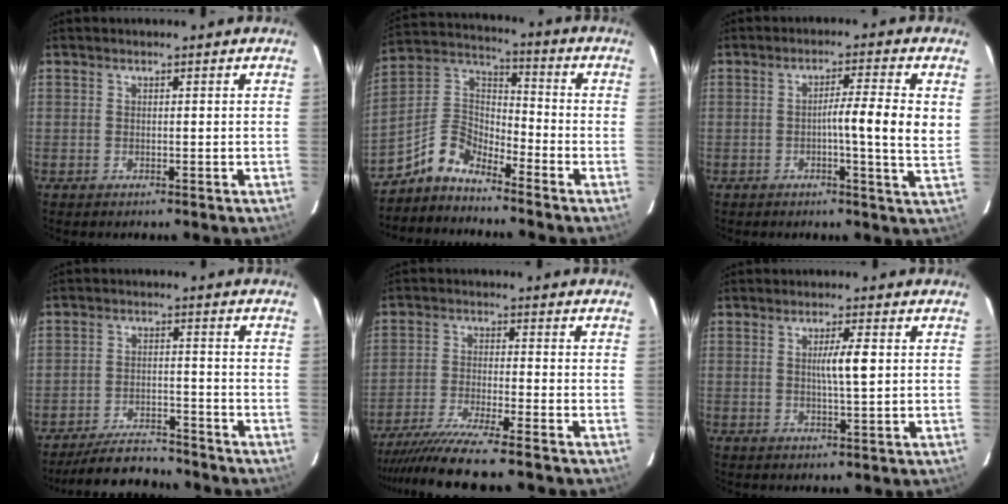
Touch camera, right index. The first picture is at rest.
{"total": 7.5, "force": [-6.6, 2.7, 2.2], "torque": [-0.053, 0.039, -0.132]}
{"total": 7.4, "force": [0.4, -0.3, 7.3], "torque": [-0.105, 0.000, -0.001]}
{"total": 8.3, "force": [-7.9, 2.0, 1.5], "torque": [-0.026, -0.003, -0.132]}
{"total": 11.8, "force": [-10.1, -1.1, 6.0], "torque": [-0.087, -0.032, -0.164]}
{"total": 4.1, "force": [0.5, 0.0, 4.1], "torque": [-0.071, -0.001, 0.009]}